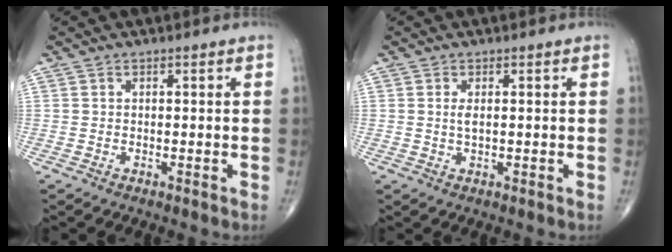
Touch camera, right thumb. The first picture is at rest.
{"total": 1.8, "force": [0.3, 0.7, 1.6], "torque": [-0.034, -0.002, 0.009]}